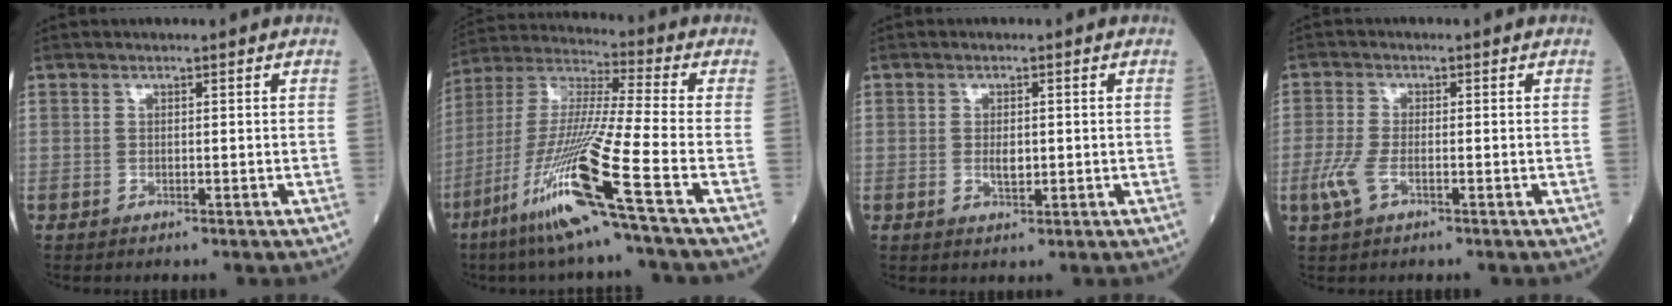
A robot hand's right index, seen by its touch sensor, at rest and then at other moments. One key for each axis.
{"total": 18.3, "fx": -8.9, "fy": -1.6, "fz": 15.9, "tx": -0.344, "ty": -0.043, "tz": -0.175}
{"total": 2.3, "fx": -0.1, "fy": 1.0, "fz": 2.0, "tx": -0.033, "ty": -0.001, "tz": 0.000}
{"total": 4.0, "fx": -1.5, "fy": 1.4, "fz": 3.5, "tx": -0.097, "ty": -0.008, "tz": -0.033}